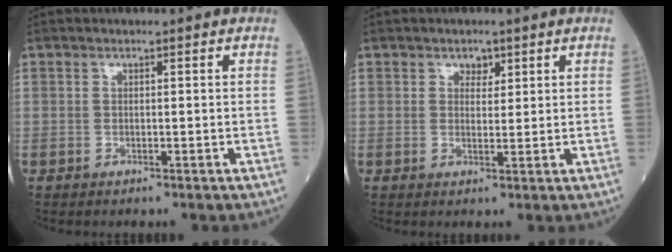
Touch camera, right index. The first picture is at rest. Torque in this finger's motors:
{"motor_torque": [-0.09, 0.04, -0.04, -0.01]}